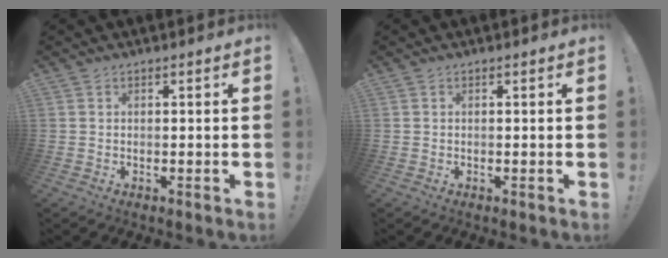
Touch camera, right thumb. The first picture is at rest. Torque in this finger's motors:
{"motor_torque": [-0.01, -0.27, -0.20, 0.07, -0.01]}